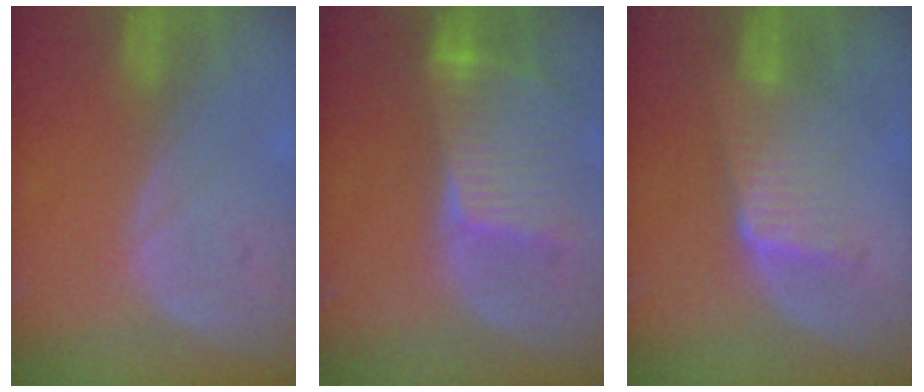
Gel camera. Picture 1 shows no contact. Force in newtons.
{"total": 9.3, "press": 8.1, "slide": 4.4}
{"total": 6.7, "press": 6.0, "slide": 3.1}